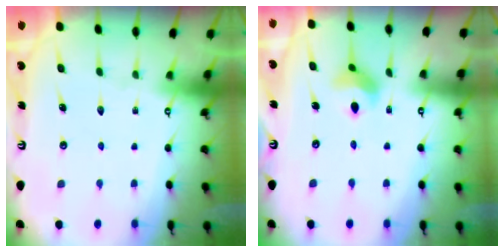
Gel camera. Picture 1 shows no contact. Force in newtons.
{"total": 8.0, "press": 7.9, "slide": 1.2}